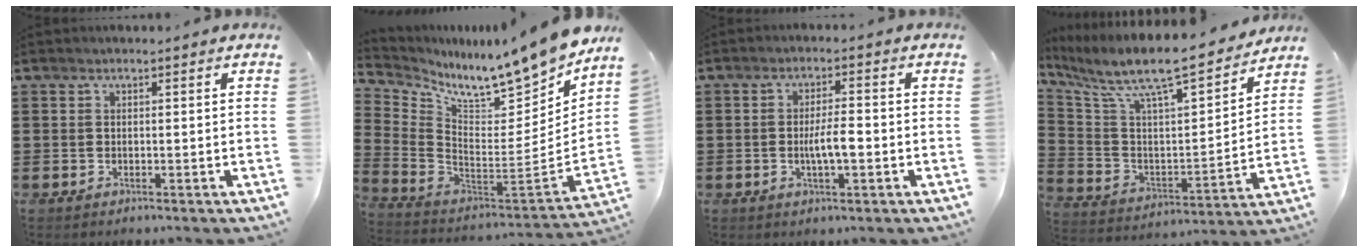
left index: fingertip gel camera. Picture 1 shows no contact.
{"total": 9.4, "force": [8.7, 0.1, 3.4], "torque": [-0.081, -0.090, 0.139]}
{"total": 4.2, "force": [-0.9, 1.0, 3.9], "torque": [-0.076, 0.003, -0.019]}
{"total": 9.4, "force": [7.9, 1.2, 4.8], "torque": [-0.122, -0.068, 0.127]}